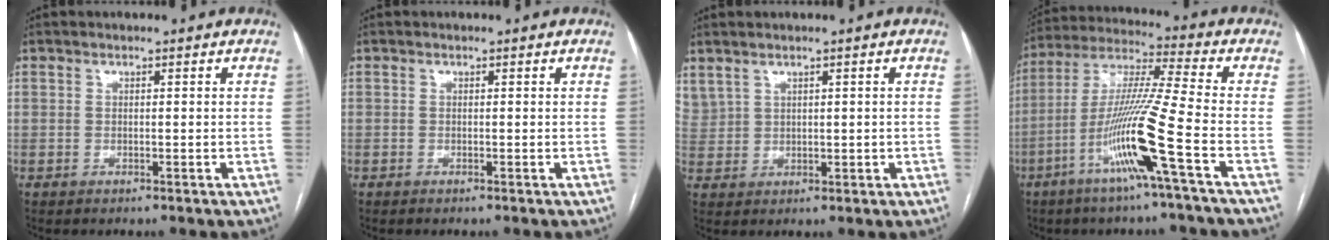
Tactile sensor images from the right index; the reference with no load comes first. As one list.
[{"total": 0.0}, {"total": 4.1, "force": [2.6, 2.6, 1.7], "torque": [-0.043, 0.016, 0.072]}, {"total": 14.4, "force": [-5.9, -2.0, 13.0], "torque": [-0.259, -0.008, -0.116]}]